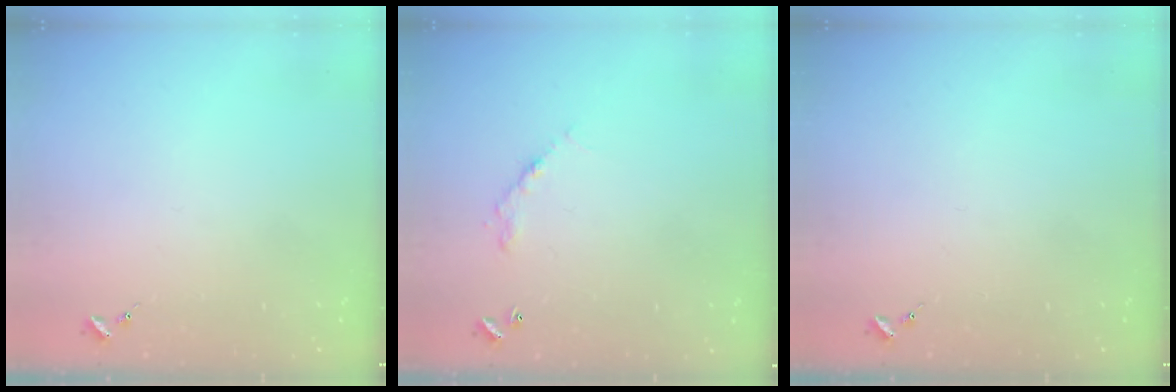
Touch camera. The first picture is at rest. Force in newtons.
{"total": 5.1, "press": 5.1, "slide": 0.4}
{"total": 0.0}